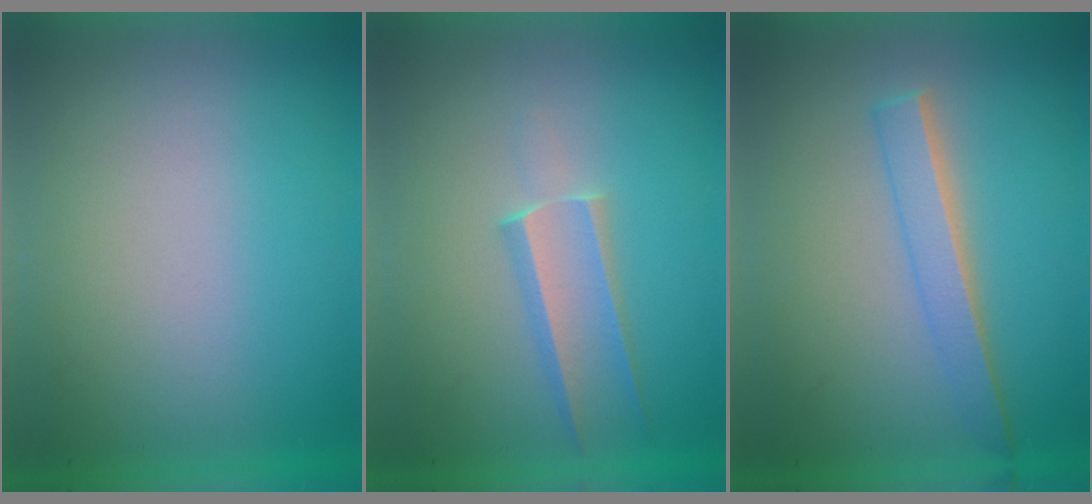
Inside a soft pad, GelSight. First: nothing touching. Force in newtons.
{"total": 2.0}
{"total": 2.1}